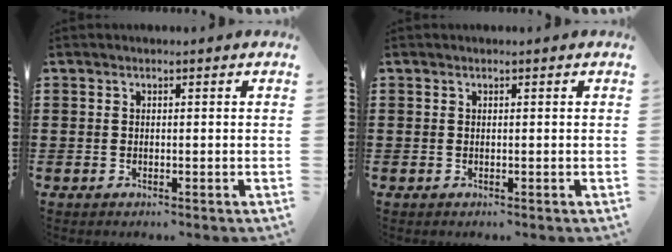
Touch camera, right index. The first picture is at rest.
{"total": 0.0}